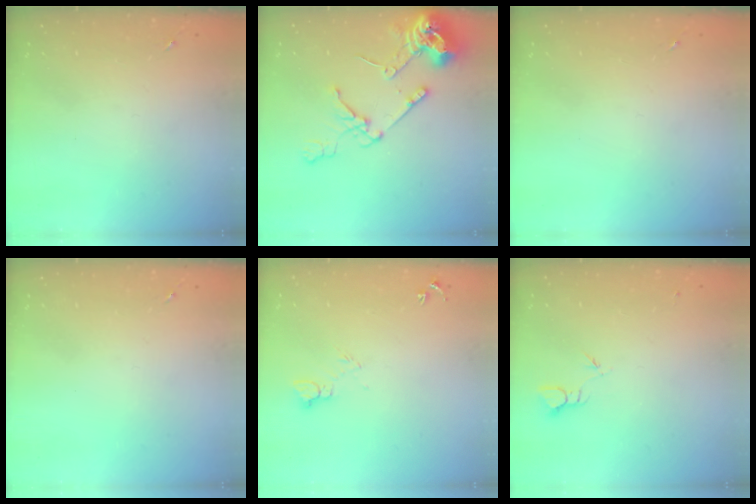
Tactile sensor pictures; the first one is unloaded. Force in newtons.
{"total": 15.7, "press": 15.6, "slide": 2.0}
{"total": 0.0}
{"total": 0.0}
{"total": 5.6, "press": 5.6, "slide": 0.6}
{"total": 2.3, "press": 2.3, "slide": 0.1}